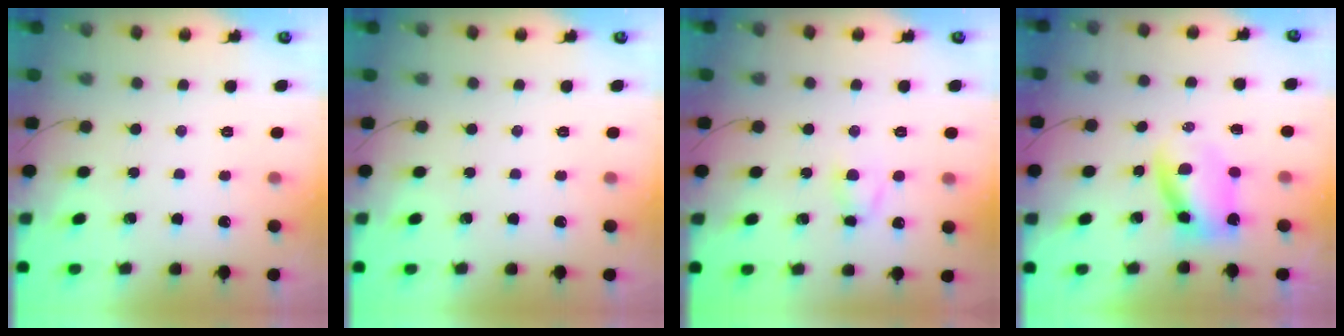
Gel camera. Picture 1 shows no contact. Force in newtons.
{"total": 0.0}
{"total": 3.5, "press": 3.4, "slide": 0.7}
{"total": 4.7, "press": 4.6, "slide": 0.9}